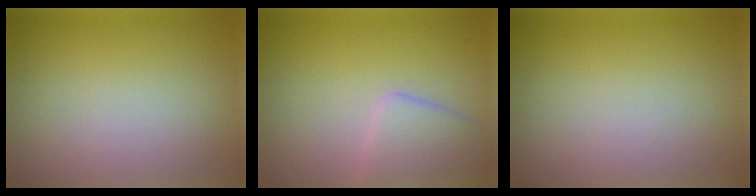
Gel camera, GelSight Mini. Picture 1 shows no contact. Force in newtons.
{"total": 3.4, "press": 3.4, "slide": 0.1}
{"total": 0.0}